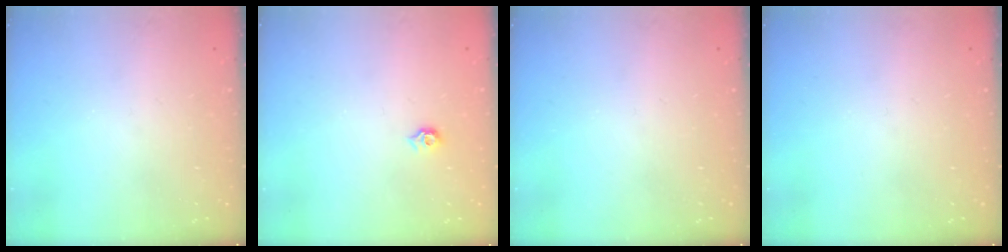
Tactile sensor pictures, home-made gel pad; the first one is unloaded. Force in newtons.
{"total": 5.3, "press": 5.2, "slide": 0.8}
{"total": 0.0}
{"total": 0.0}